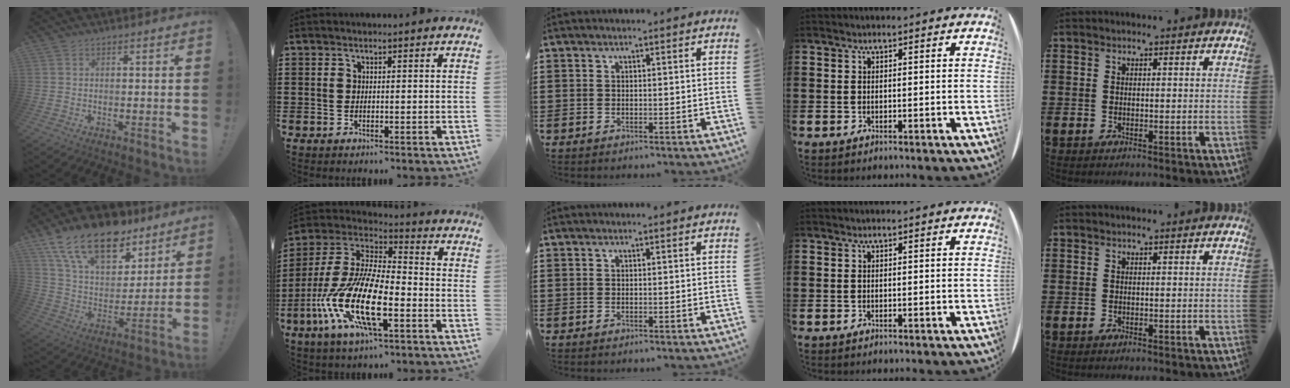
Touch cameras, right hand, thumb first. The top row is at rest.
{"thumb": {"total": 20.8, "force": [13.4, 10.8, 11.6], "torque": [-0.194, -0.080, 0.243]}, "index": {"total": 16.1, "force": [-6.6, 5.6, 13.5], "torque": [-0.321, -0.012, -0.133]}}